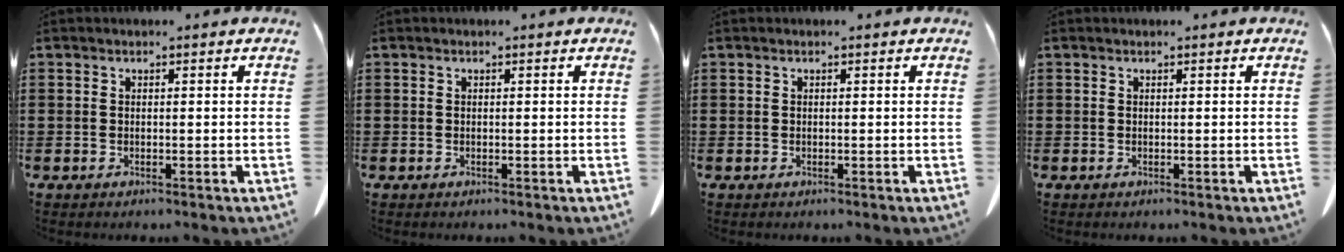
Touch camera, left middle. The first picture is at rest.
{"total": 0.0}
{"total": 0.0}
{"total": 0.0}